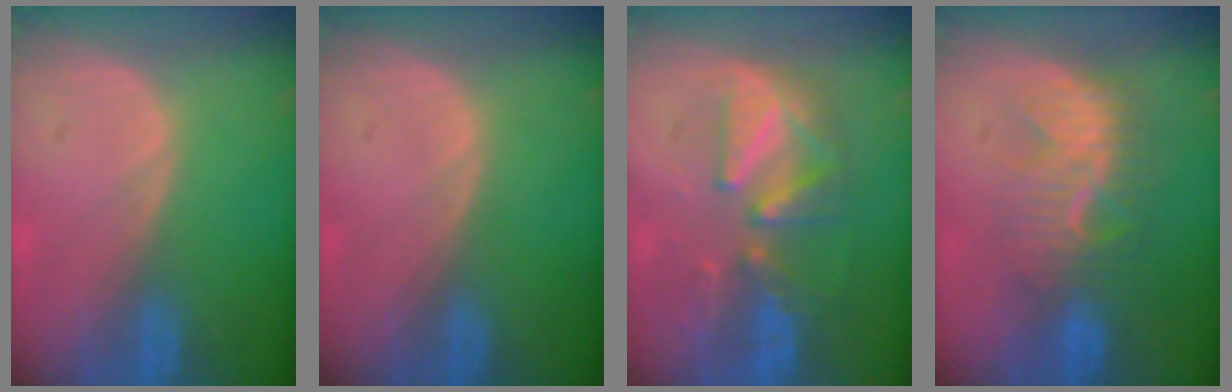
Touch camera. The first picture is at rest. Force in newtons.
{"total": 0.0}
{"total": 8.3, "press": 8.1, "slide": 2.0}
{"total": 8.2, "press": 7.9, "slide": 2.3}